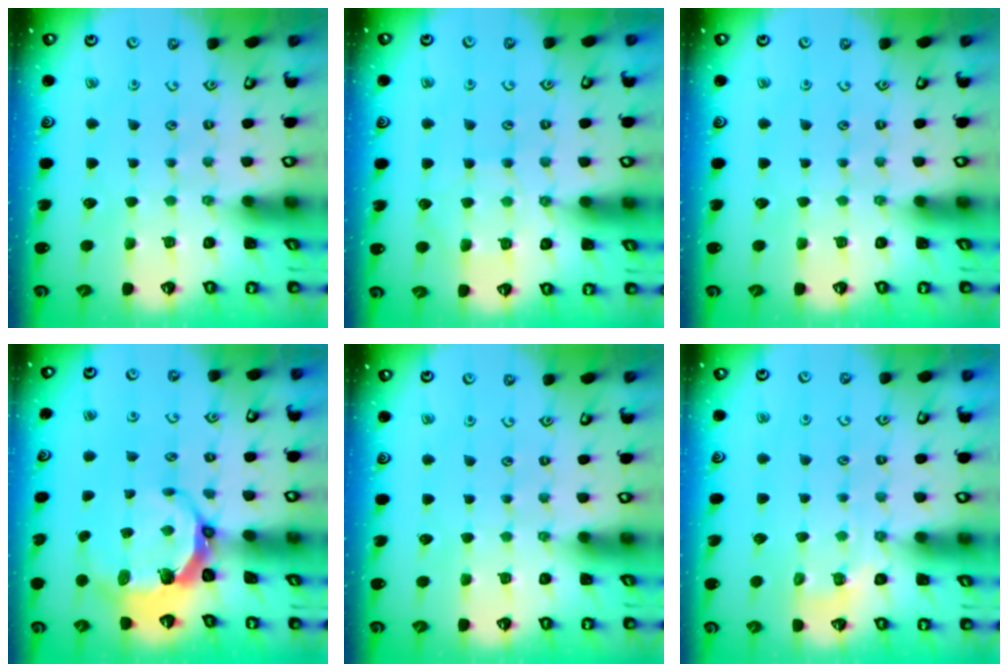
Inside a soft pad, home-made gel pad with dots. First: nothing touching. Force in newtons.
{"total": 6.4, "press": 6.4, "slide": 0.7}
{"total": 0.0}
{"total": 7.0, "press": 5.6, "slide": 4.3}
{"total": 0.0}
{"total": 2.9, "press": 2.6, "slide": 1.2}